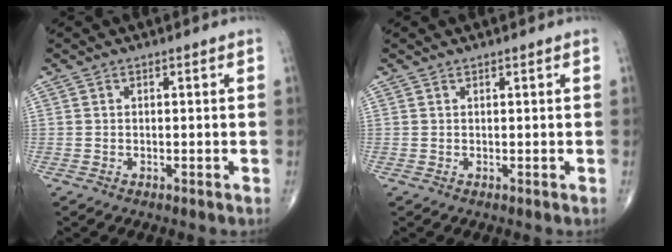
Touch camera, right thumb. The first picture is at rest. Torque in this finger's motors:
{"motor_torque": [-0.57, -0.13, 0.13, 0.10, 0.01]}